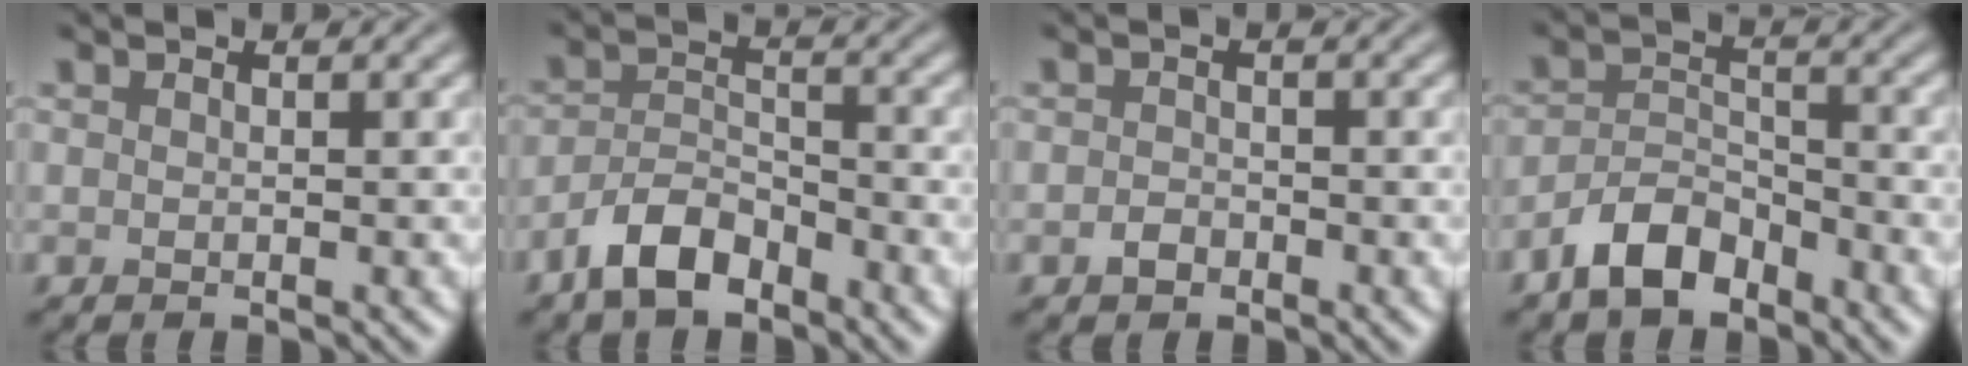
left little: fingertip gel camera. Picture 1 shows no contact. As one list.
[{"total": 4.2, "force": [-3.2, 1.8, 2.2], "torque": [-0.038, 0.004, -0.067]}, {"total": 1.2, "force": [-0.8, 0.8, 0.5], "torque": [-0.005, 0.000, -0.021]}, {"total": 4.2, "force": [-3.2, 1.8, 2.0], "torque": [-0.032, 0.006, -0.068]}]